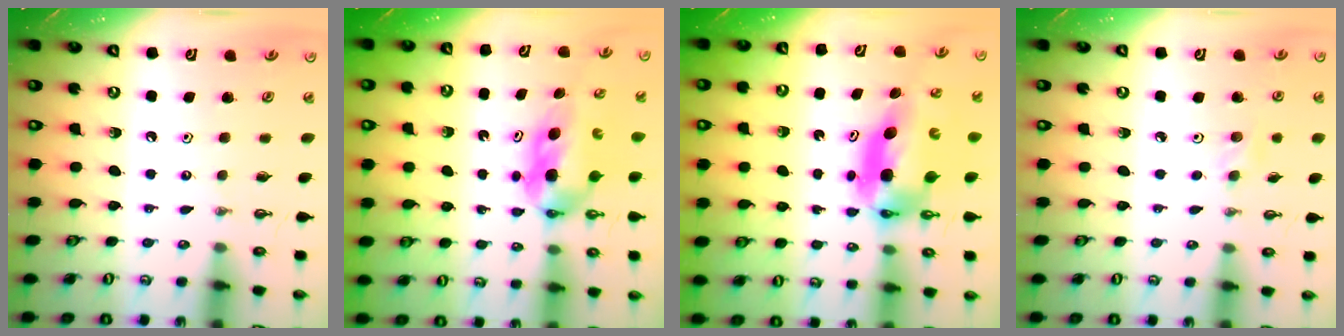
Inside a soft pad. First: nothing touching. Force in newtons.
{"total": 6.2, "press": 5.5, "slide": 2.9}
{"total": 6.7, "press": 6.6, "slide": 0.4}
{"total": 2.2, "press": 2.1, "slide": 0.7}